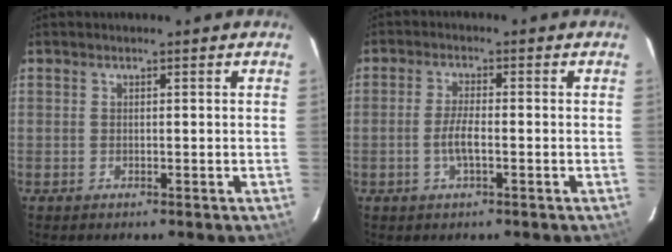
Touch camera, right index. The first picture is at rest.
{"total": 3.8, "force": [-1.2, 0.8, 3.5], "torque": [-0.073, 0.001, -0.024]}